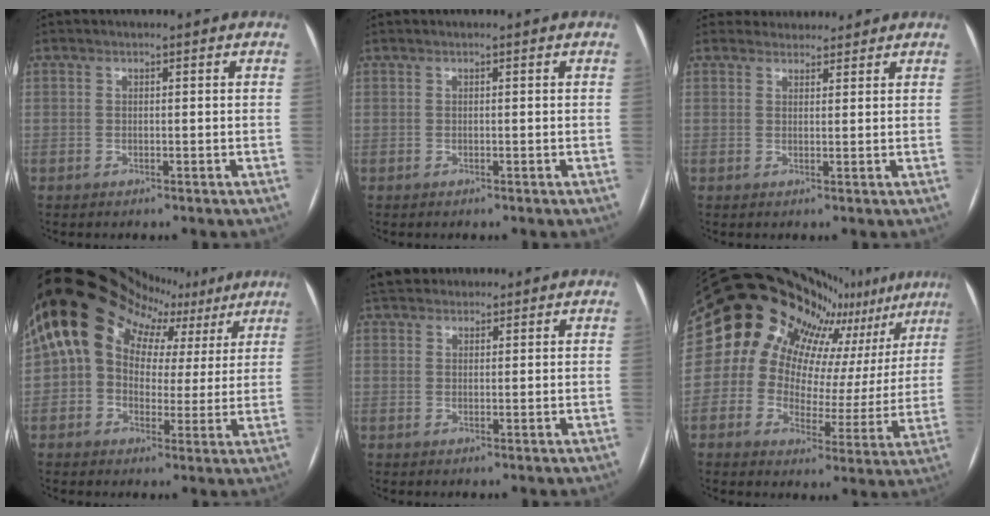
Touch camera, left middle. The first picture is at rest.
{"total": 0.0}
{"total": 4.1, "force": [3.8, 1.5, -0.1], "torque": [0.007, 0.017, 0.052]}
{"total": 19.6, "force": [9.7, 13.8, 9.9], "torque": [-0.177, 0.093, 0.144]}
{"total": 5.9, "force": [5.0, 2.6, 1.6], "torque": [-0.020, 0.032, 0.087]}
{"total": 19.6, "force": [15.9, 7.8, 8.4], "torque": [-0.126, -0.009, 0.184]}